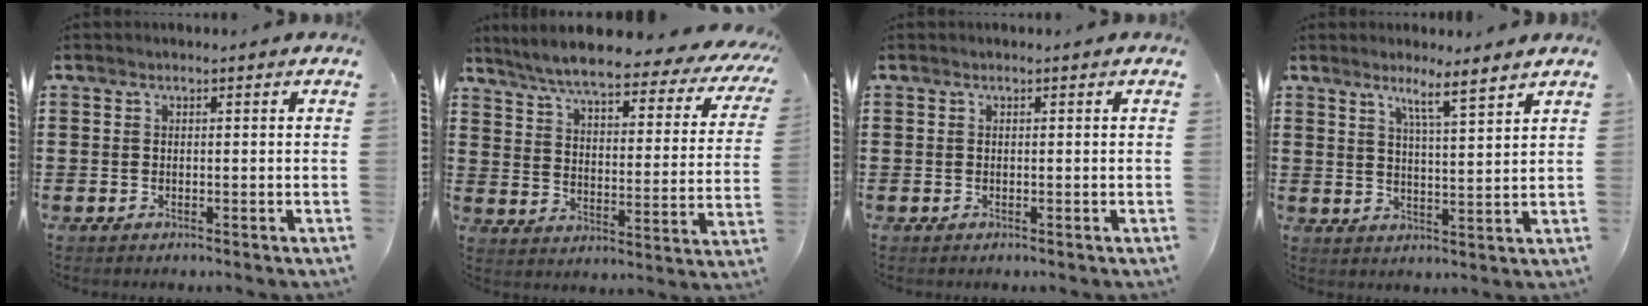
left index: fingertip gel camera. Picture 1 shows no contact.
{"total": 7.4, "force": [6.4, 0.4, 3.6], "torque": [-0.098, -0.040, 0.107]}
{"total": 0.0}
{"total": 5.3, "force": [4.2, -0.4, 3.2], "torque": [-0.058, -0.020, 0.068]}